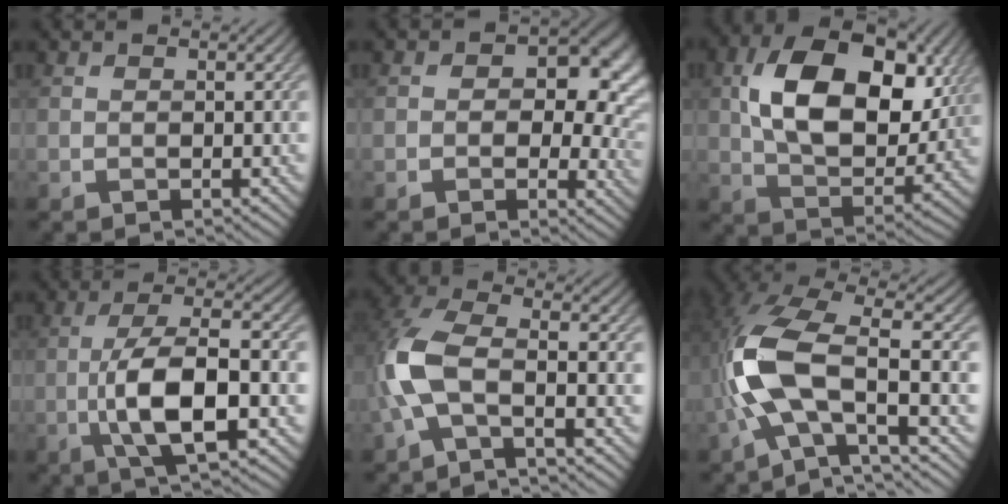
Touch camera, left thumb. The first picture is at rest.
{"total": 10.6, "force": [1.6, 7.1, 7.7], "torque": [-0.069, -0.005, 0.024]}
{"total": 14.9, "force": [3.8, 9.5, 10.9], "torque": [-0.202, -0.008, 0.075]}
{"total": 9.9, "force": [-2.5, 3.2, 9.0], "torque": [-0.166, 0.006, -0.049]}
{"total": 7.7, "force": [-2.1, 3.0, 6.8], "torque": [-0.166, 0.006, -0.057]}
{"total": 13.6, "force": [-2.6, 5.3, 12.3], "torque": [-0.274, -0.005, -0.057]}